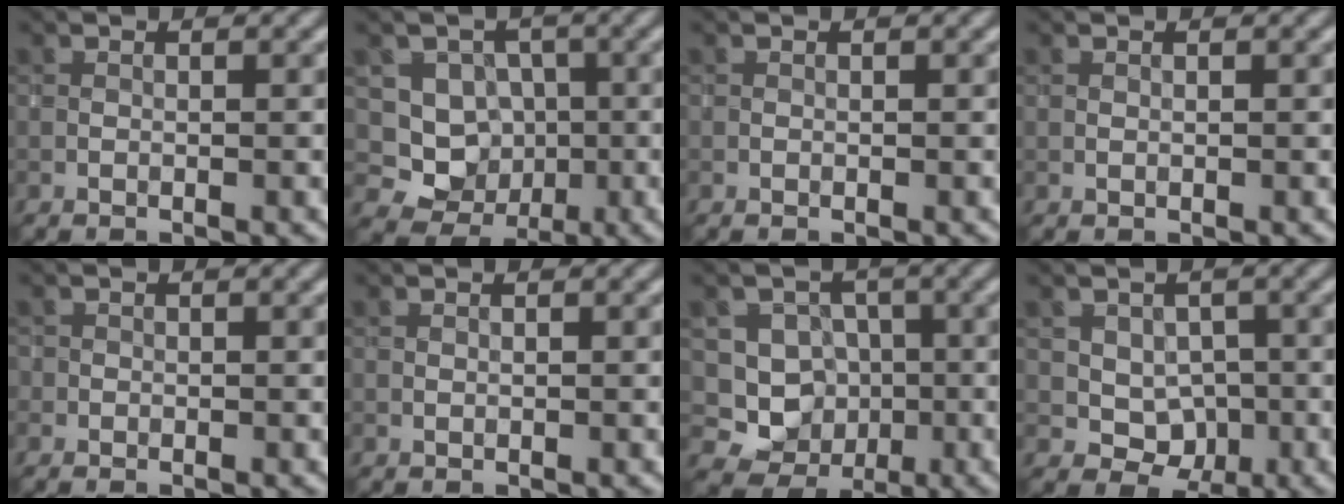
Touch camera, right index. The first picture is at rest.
{"total": 5.6, "force": [0.0, 5.4, 1.6], "torque": [-0.001, 0.007, -0.018]}
{"total": 0.0}
{"total": 0.0}
{"total": 0.6, "force": [-0.3, 0.5, 0.1], "torque": [0.003, -0.002, -0.005]}
{"total": 0.0}
{"total": 6.0, "force": [-0.4, 5.8, 1.8], "torque": [0.000, 0.008, -0.029]}
{"total": 2.9, "force": [0.2, 2.5, 1.4], "torque": [-0.012, -0.003, 0.006]}